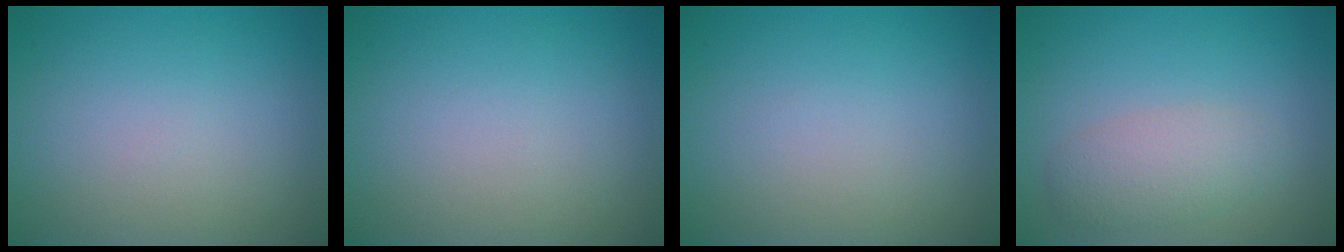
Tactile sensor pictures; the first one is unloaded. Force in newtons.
{"total": 0.0}
{"total": 0.0}
{"total": 2.9, "press": 2.9, "slide": 0.1}